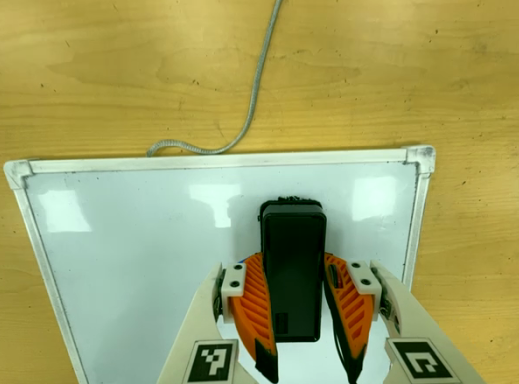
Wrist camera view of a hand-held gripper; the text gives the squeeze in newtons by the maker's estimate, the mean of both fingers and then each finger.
{"total": 11.3, "left": 11.2, "right": 11.5}